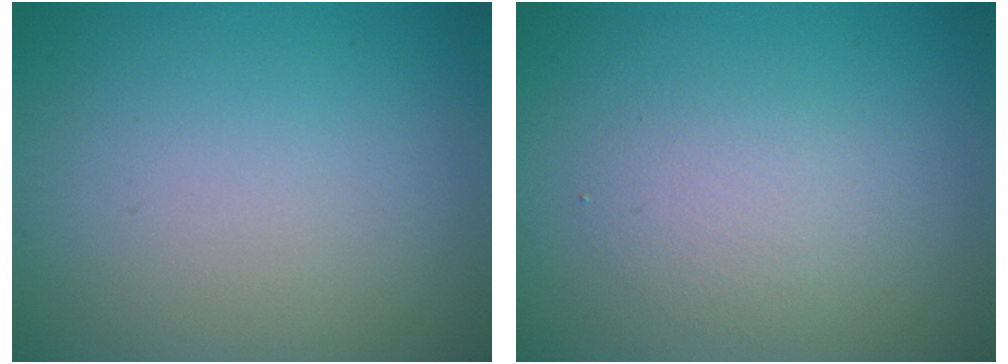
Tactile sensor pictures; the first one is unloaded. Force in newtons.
{"total": 2.1, "press": 2.1, "slide": 0.1}